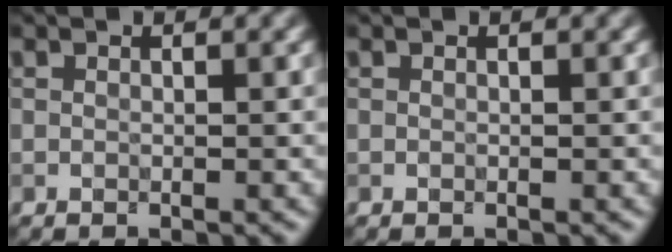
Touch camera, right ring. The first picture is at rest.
{"total": 0.0}